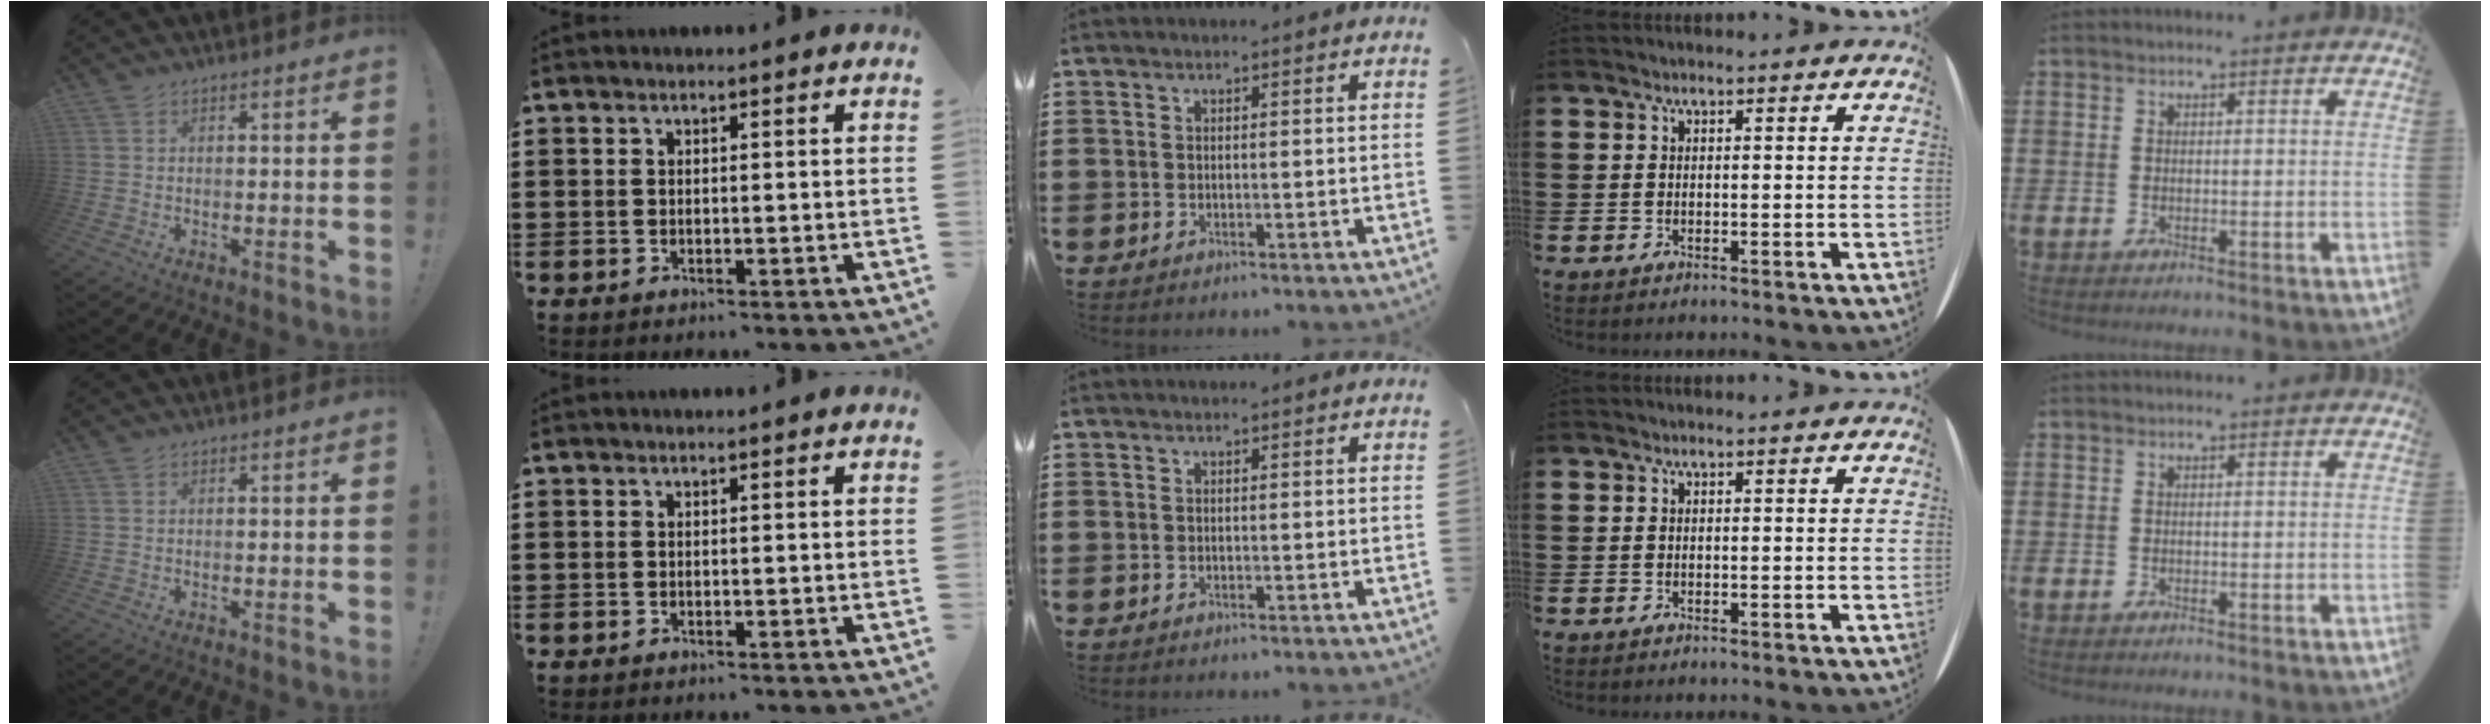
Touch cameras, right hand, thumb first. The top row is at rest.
{}